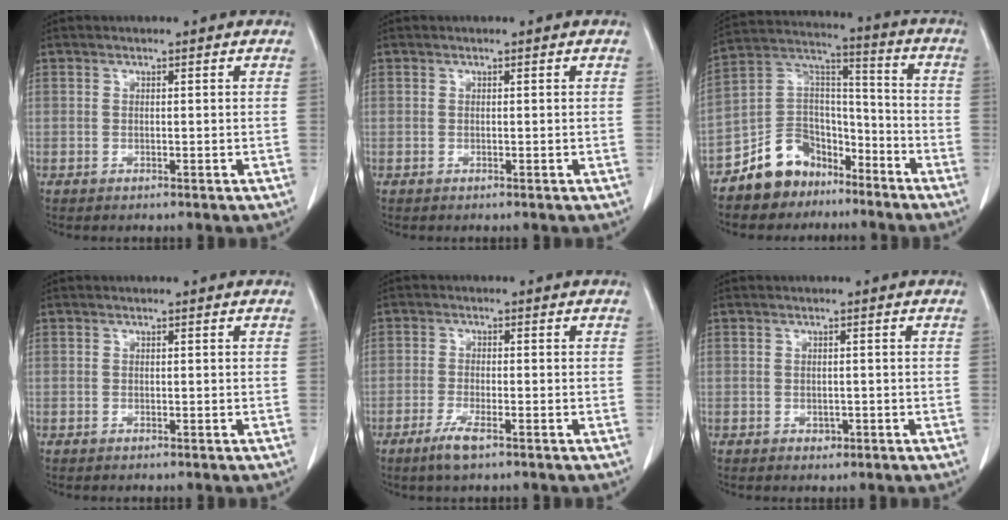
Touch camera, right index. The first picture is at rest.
{"total": 0.0}
{"total": 11.7, "force": [-8.3, 7.6, 2.9], "torque": [-0.061, 0.061, -0.152]}
{"total": 0.0}
{"total": 3.5, "force": [-2.3, 0.6, 2.6], "torque": [-0.059, -0.005, -0.045]}
{"total": 1.1, "force": [-0.5, 0.8, 0.5], "torque": [-0.008, 0.002, -0.003]}